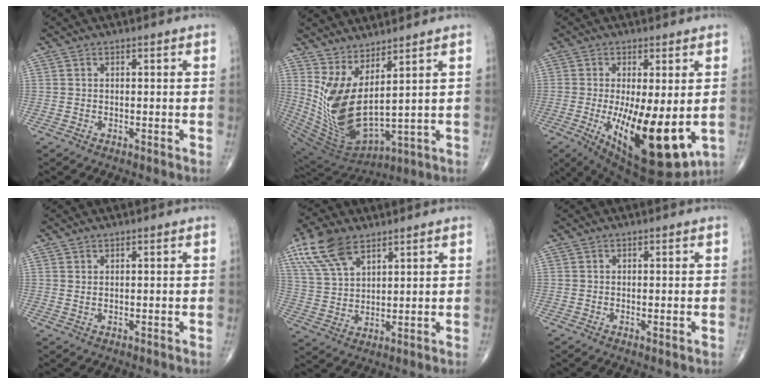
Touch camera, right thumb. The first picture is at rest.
{"total": 13.9, "force": [4.8, 4.6, 12.1], "torque": [-0.239, -0.061, 0.121]}
{"total": 17.7, "force": [-3.1, 6.2, 16.3], "torque": [-0.256, -0.036, -0.025]}
{"total": 0.7, "force": [0.5, 0.2, 0.5], "torque": [-0.011, -0.002, 0.010]}
{"total": 11.3, "force": [6.8, 5.6, 7.1], "torque": [-0.139, -0.012, 0.138]}
{"total": 0.7, "force": [-0.2, 0.1, 0.7], "torque": [-0.015, -0.004, -0.003]}